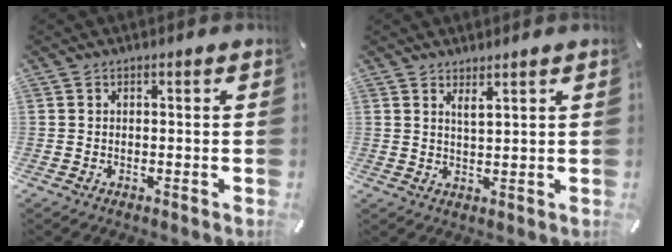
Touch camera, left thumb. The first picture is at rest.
{"total": 2.7, "force": [2.2, 0.2, 1.5], "torque": [-0.033, -0.006, 0.039]}